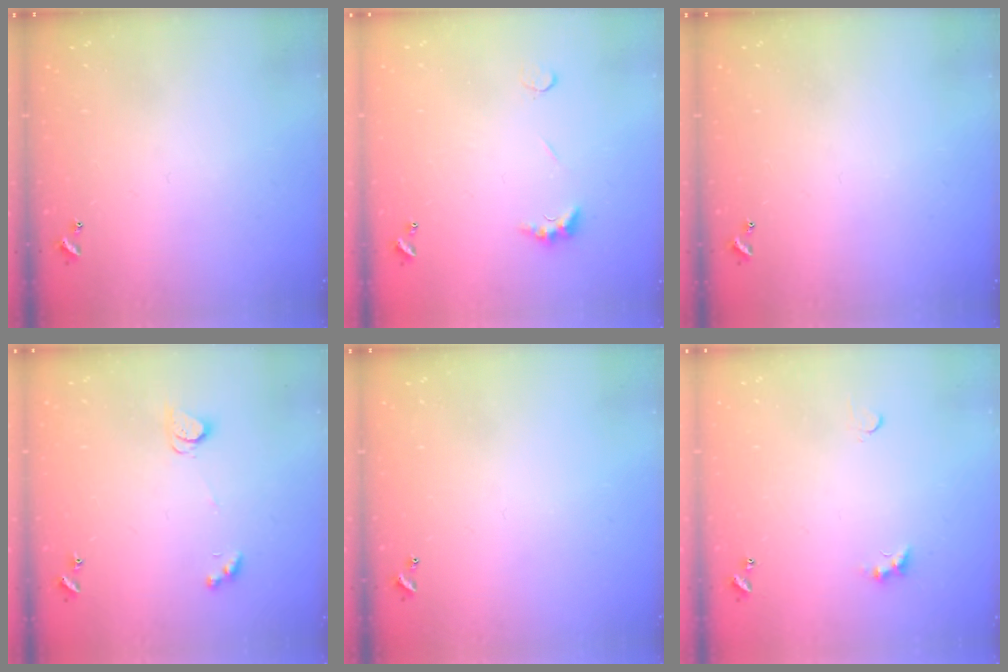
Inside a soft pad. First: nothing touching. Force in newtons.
{"total": 2.5, "press": 2.4, "slide": 0.7}
{"total": 0.0}
{"total": 2.5, "press": 2.4, "slide": 0.3}
{"total": 0.0}
{"total": 3.7, "press": 3.6, "slide": 0.5}